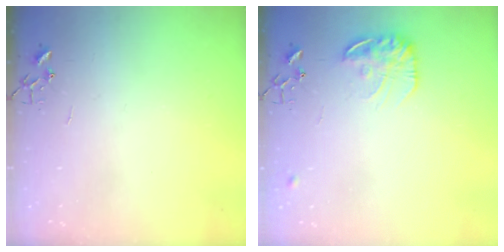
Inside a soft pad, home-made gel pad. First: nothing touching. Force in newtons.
{"total": 14.1, "press": 14.1, "slide": 0.9}